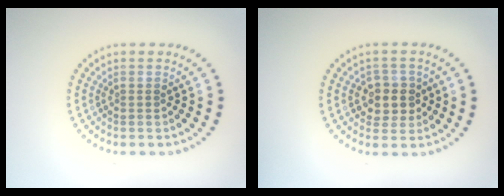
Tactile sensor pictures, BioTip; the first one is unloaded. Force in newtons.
{"total": 2.8, "press": 2.7, "slide": 0.9}